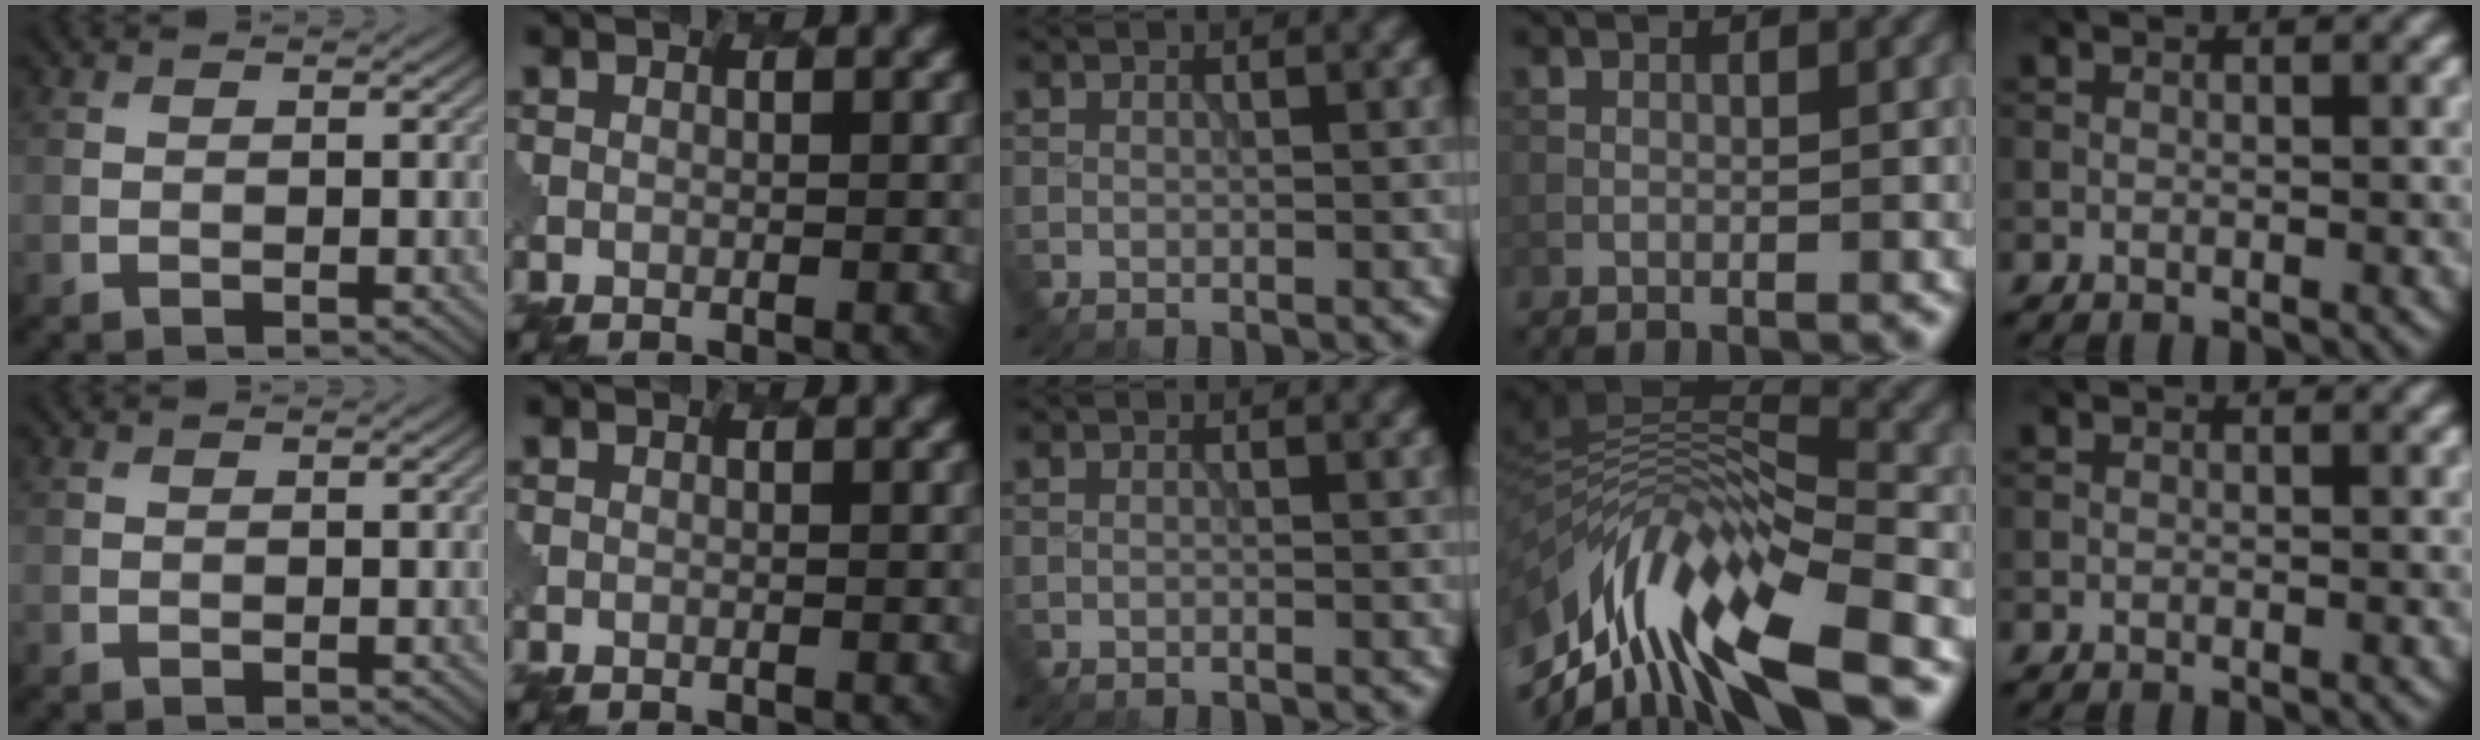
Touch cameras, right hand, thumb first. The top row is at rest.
{"ring": {"total": 13.4, "force": [-6.1, 5.0, 10.8], "torque": [-0.210, 0.015, -0.107]}}